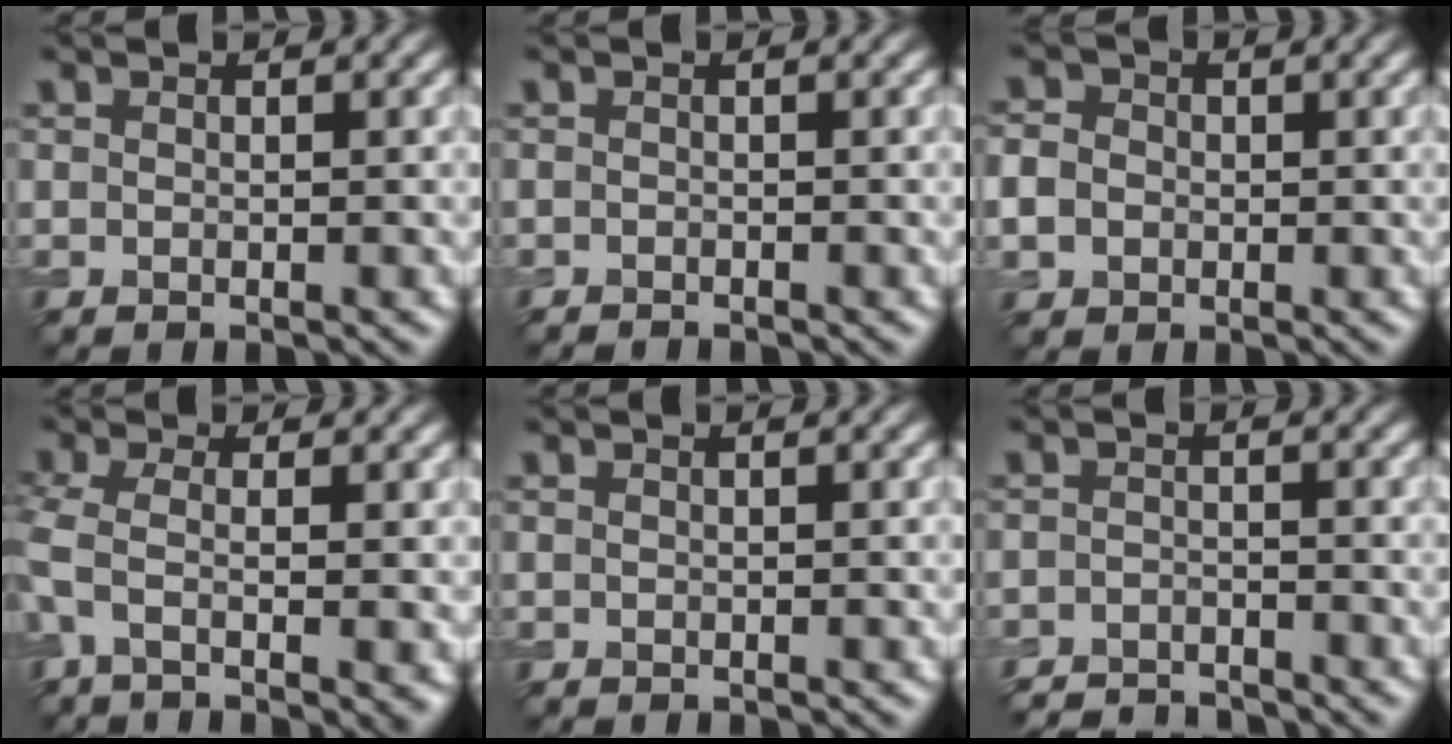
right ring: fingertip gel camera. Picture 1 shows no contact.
{"total": 1.0, "force": [-0.9, 0.2, 0.3], "torque": [0.001, -0.006, -0.014]}
{"total": 3.1, "force": [-0.2, 2.8, 1.2], "torque": [-0.021, 0.005, -0.011]}
{"total": 4.5, "force": [-0.4, 1.5, 4.2], "torque": [-0.091, -0.007, -0.012]}
{"total": 0.6, "force": [0.1, 0.3, 0.5], "torque": [0.004, 0.006, -0.001]}
{"total": 3.3, "force": [-3.3, 0.5, 0.5], "torque": [-0.003, -0.006, -0.058]}